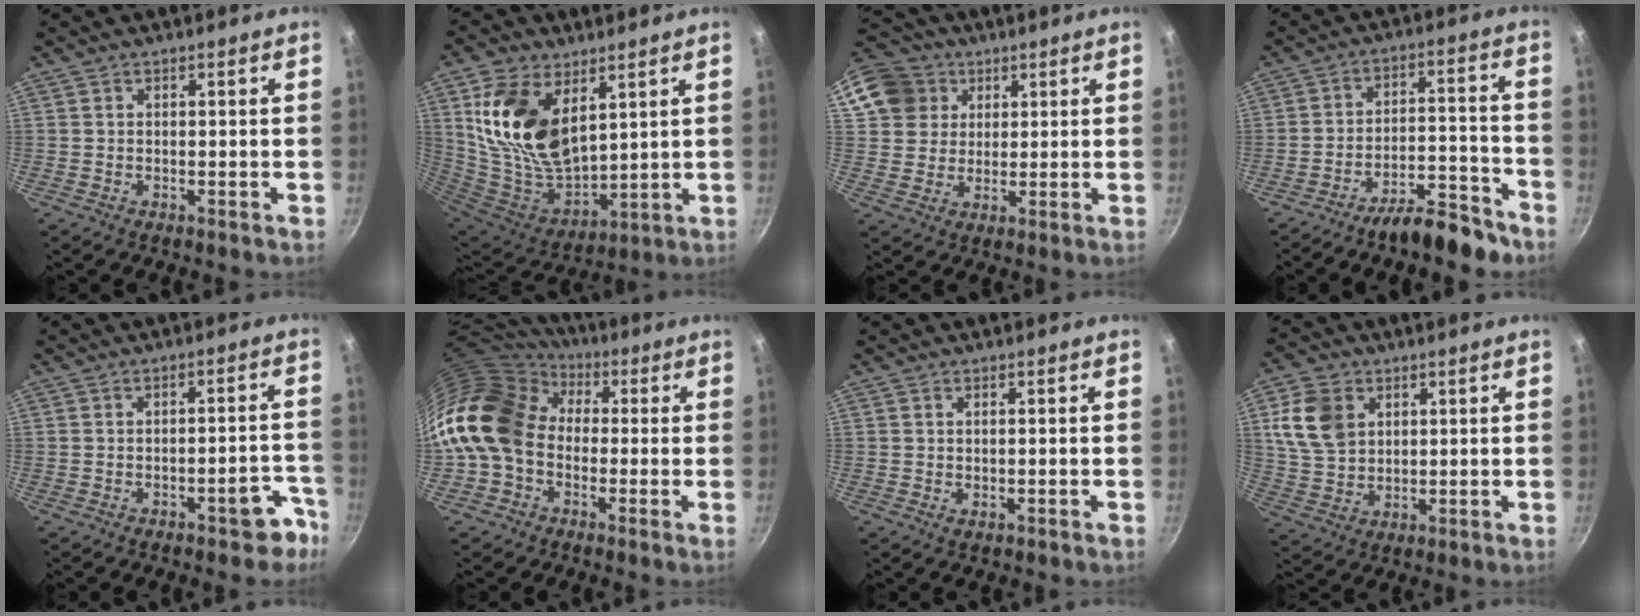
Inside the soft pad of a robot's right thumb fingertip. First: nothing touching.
{"total": 19.3, "force": [7.2, 11.3, 13.9], "torque": [-0.252, -0.054, 0.152]}
{"total": 12.7, "force": [5.3, 10.9, 4.0], "torque": [-0.064, 0.017, 0.095]}
{"total": 10.7, "force": [-8.2, 3.5, 5.9], "torque": [-0.068, 0.084, -0.123]}
{"total": 6.4, "force": [-3.9, 2.8, 4.1], "torque": [-0.012, 0.051, -0.037]}
{"total": 17.8, "force": [0.1, 14.0, 11.0], "torque": [-0.201, 0.042, -0.018]}
{"total": 0.9, "force": [0.0, 0.3, 0.8], "torque": [-0.013, -0.002, -0.002]}
{"total": 10.5, "force": [3.4, 7.8, 6.1], "torque": [-0.102, -0.003, 0.071]}